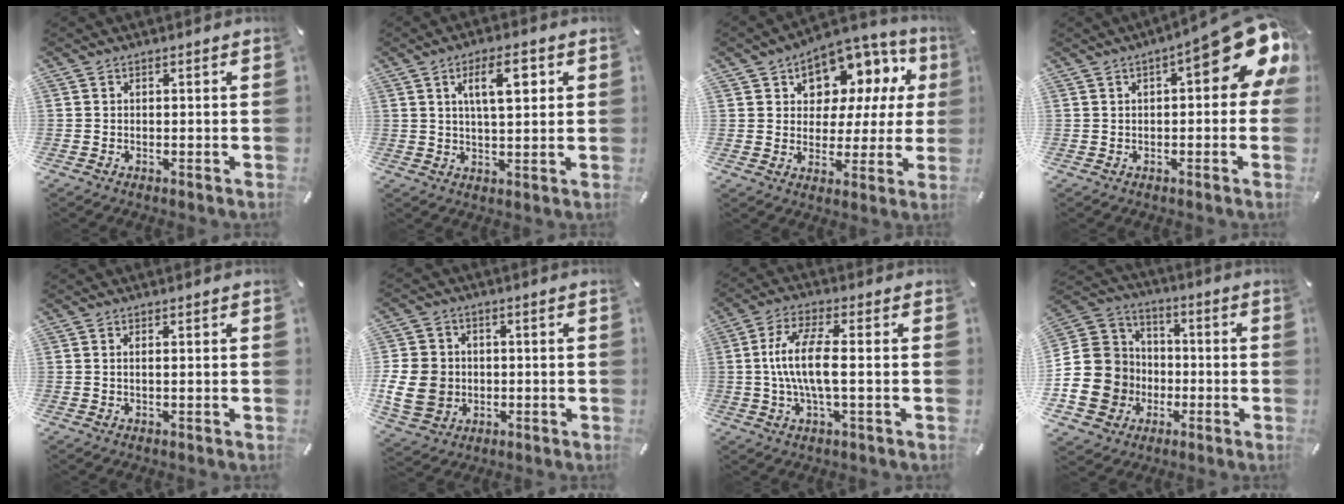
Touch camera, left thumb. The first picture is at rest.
{"total": 9.4, "force": [3.4, 3.7, 8.0], "torque": [-0.125, -0.006, 0.048]}
{"total": 10.8, "force": [6.2, 7.7, 4.4], "torque": [-0.069, -0.055, 0.112]}
{"total": 15.6, "force": [6.0, 5.5, 13.4], "torque": [-0.168, -0.048, 0.096]}
{"total": 1.1, "force": [0.2, 0.1, 1.1], "torque": [-0.020, -0.004, 0.003]}
{"total": 10.5, "force": [-1.2, 9.2, 5.0], "torque": [-0.124, 0.014, -0.023]}
{"total": 10.7, "force": [-0.1, 2.8, 10.3], "torque": [-0.205, -0.005, -0.007]}
{"total": 16.3, "force": [-4.6, 14.8, 5.0], "torque": [-0.113, 0.030, -0.078]}